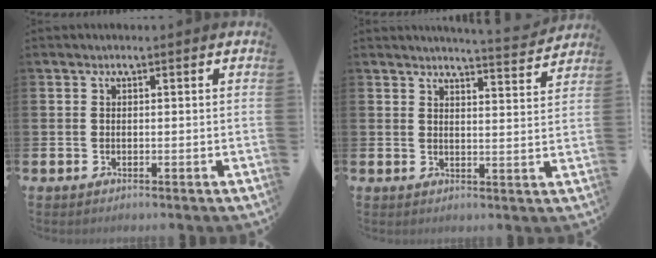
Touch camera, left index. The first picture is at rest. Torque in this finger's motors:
{"motor_torque": [0.93, -1.21, 0.04, 0.04]}